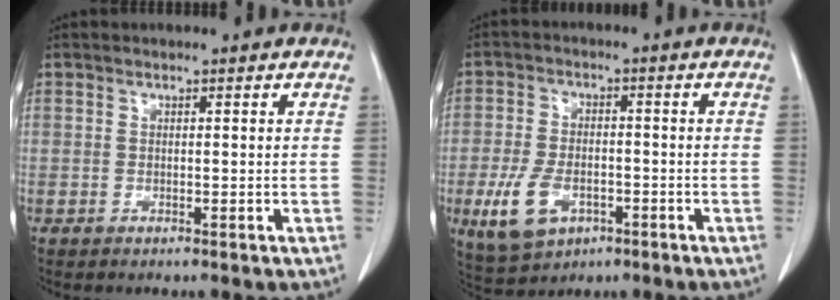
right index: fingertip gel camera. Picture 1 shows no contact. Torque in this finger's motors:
{"motor_torque": [0.03, -0.17, -0.49, -0.19]}